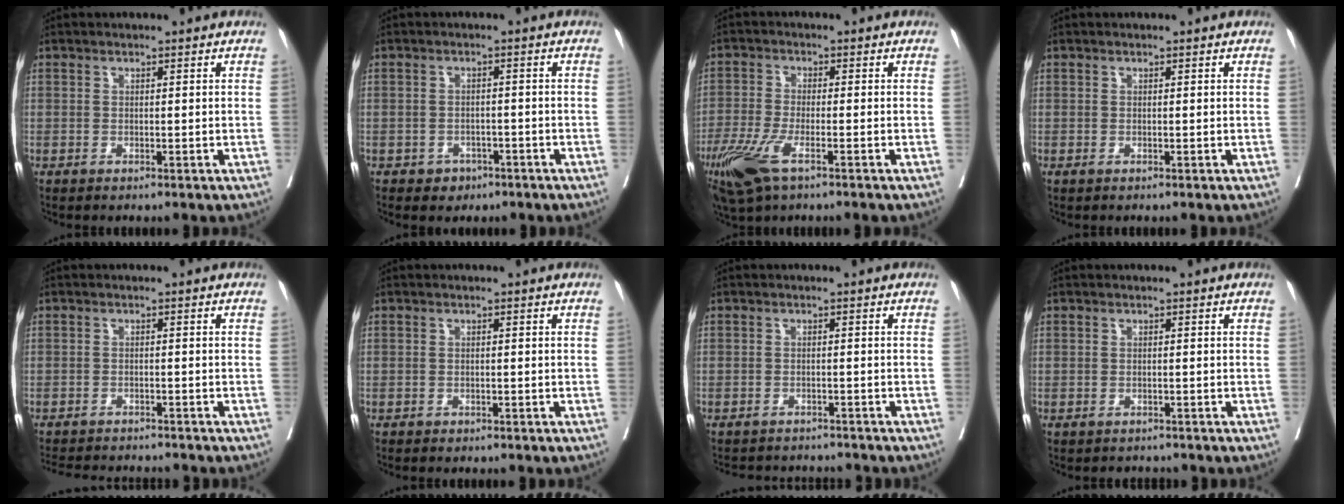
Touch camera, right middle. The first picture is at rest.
{"total": 2.8, "force": [-1.7, 2.2, 0.5], "torque": [-0.007, 0.010, -0.017]}
{"total": 7.8, "force": [-4.5, 1.8, 6.1], "torque": [-0.127, -0.019, -0.085]}
{"total": 0.0}
{"total": 9.8, "force": [-9.1, 1.7, 3.1], "torque": [-0.049, -0.004, -0.123]}
{"total": 1.4, "force": [-1.1, 0.7, 0.5], "torque": [-0.013, 0.000, -0.011]}
{"total": 7.8, "force": [-7.5, 1.7, 1.6], "torque": [-0.024, 0.004, -0.092]}
{"total": 1.5, "force": [-1.4, 0.6, -0.2], "torque": [-0.001, -0.002, -0.022]}